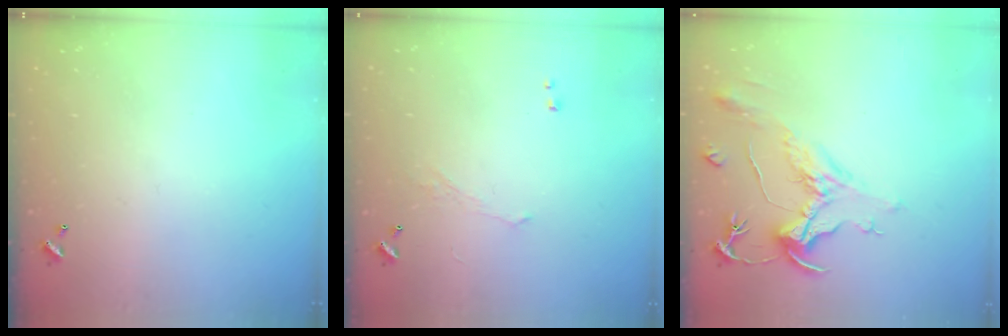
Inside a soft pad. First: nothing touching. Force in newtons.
{"total": 0.9, "press": 0.7, "slide": 0.5}
{"total": 2.1, "press": 1.6, "slide": 1.4}